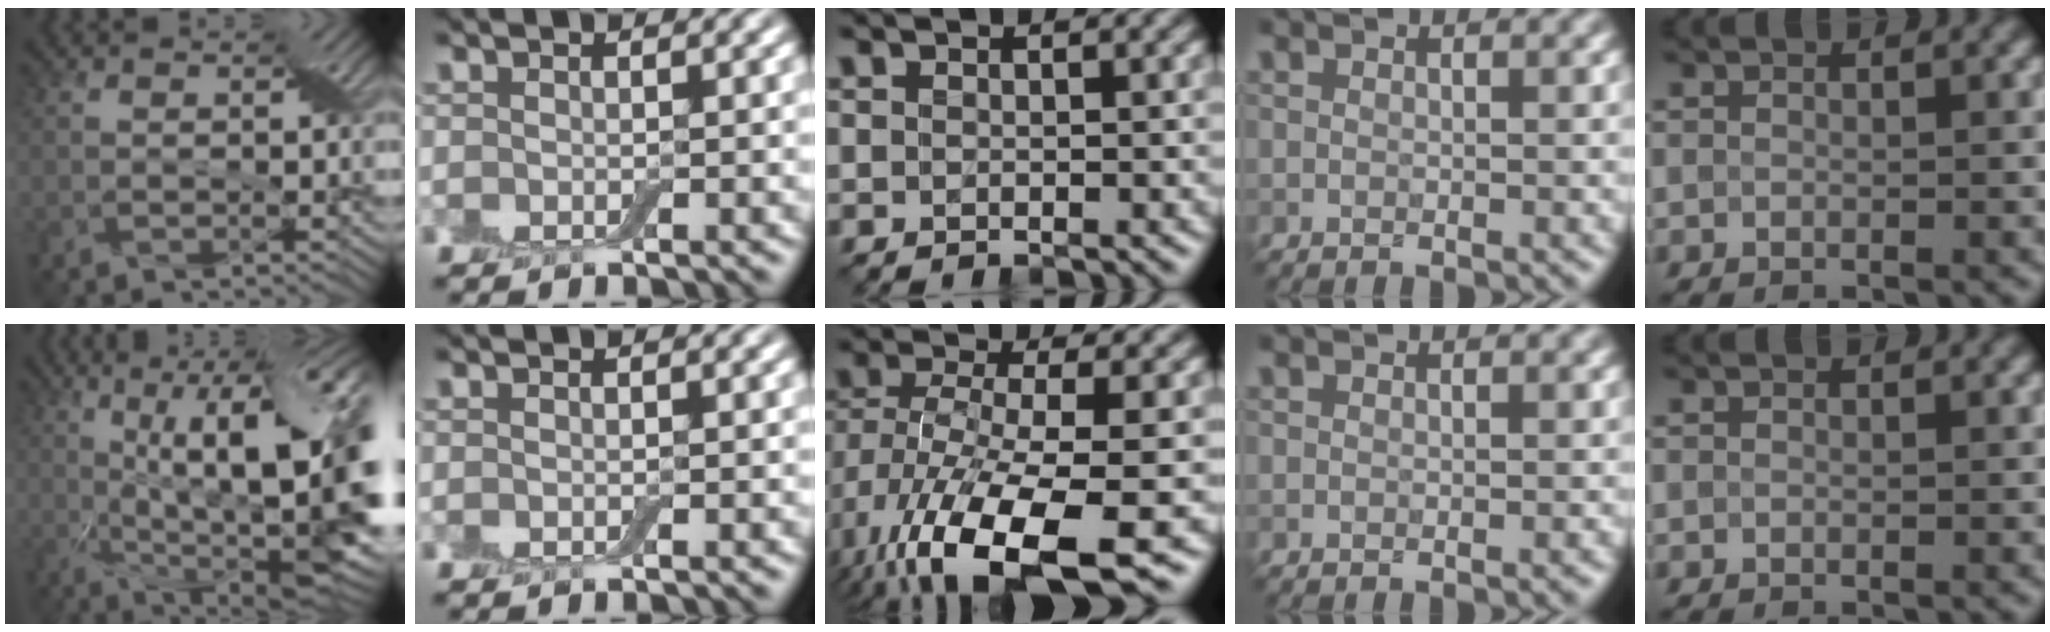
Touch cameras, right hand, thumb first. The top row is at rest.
{"thumb": {"total": 20.7, "force": [1.6, 7.2, 19.4], "torque": [-0.269, 0.017, 0.022]}, "middle": {"total": 12.8, "force": [-5.7, 4.8, 10.4], "torque": [-0.215, -0.039, -0.088]}}